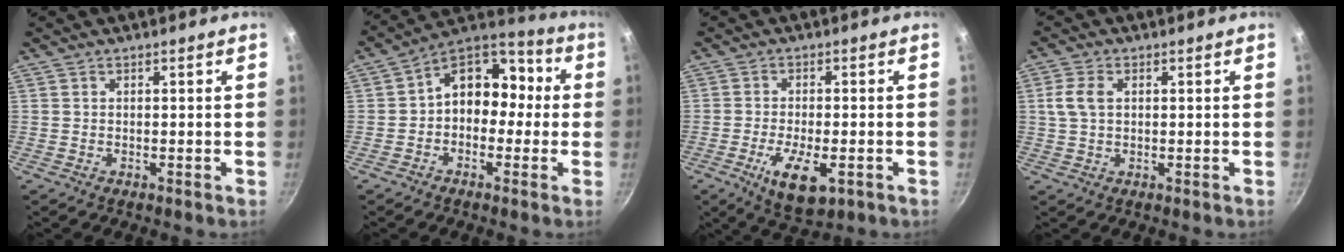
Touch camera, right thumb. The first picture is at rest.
{"total": 13.1, "force": [0.0, 9.3, 9.3], "torque": [-0.087, 0.049, -0.020]}
{"total": 9.0, "force": [-3.5, 3.8, 7.3], "torque": [-0.125, -0.004, -0.051]}
{"total": 4.5, "force": [0.8, 2.9, 3.4], "torque": [-0.080, 0.008, 0.016]}